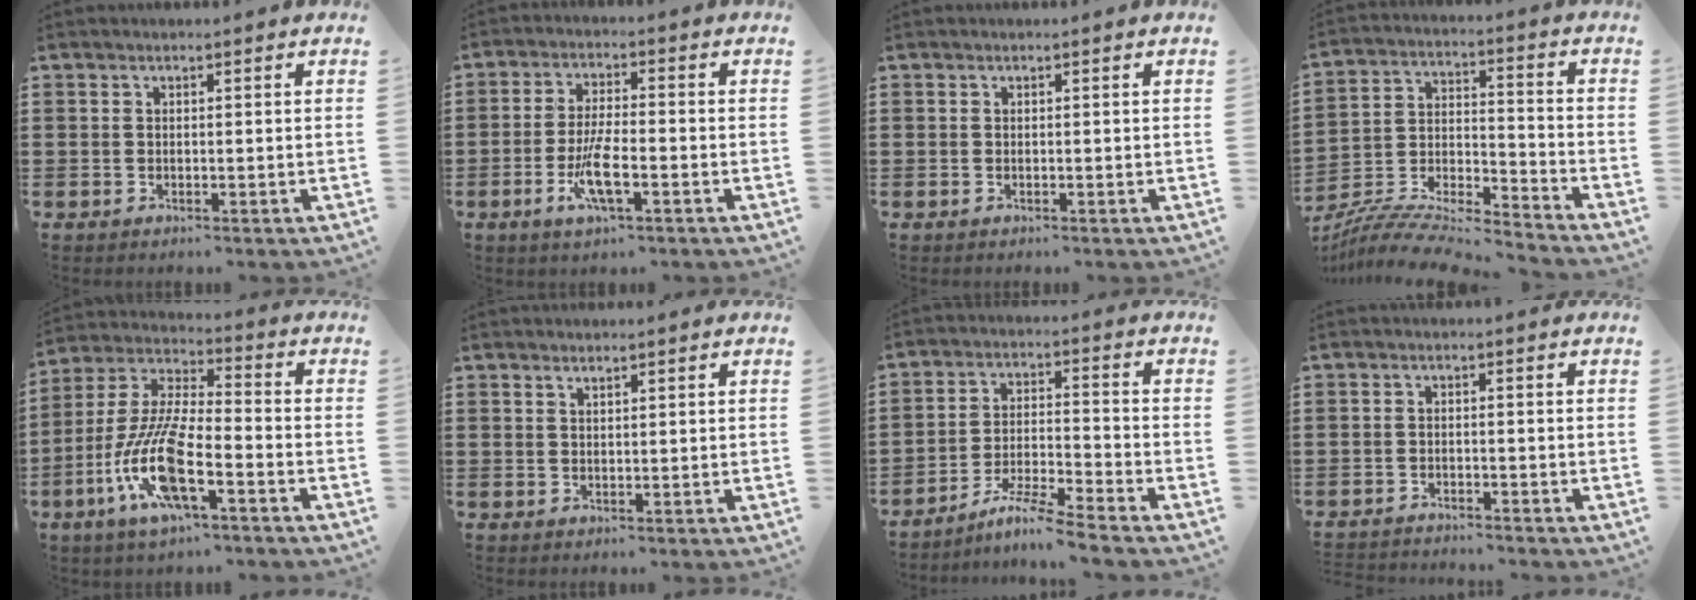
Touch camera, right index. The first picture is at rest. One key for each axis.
{"total": 6.8, "fx": -2.6, "fy": 1.5, "fz": 6.1, "tx": -0.132, "ty": -0.016, "tz": -0.050}
{"total": 0.0}
{"total": 8.8, "fx": -8.3, "fy": 1.0, "fz": 2.6, "tx": -0.057, "ty": -0.002, "tz": -0.170}
{"total": 12.6, "fx": -5.6, "fy": 3.2, "fz": 10.9, "tx": -0.254, "ty": -0.015, "tz": -0.115}
{"total": 1.0, "fx": 0.9, "fy": 0.2, "fz": 0.3, "tx": -0.006, "ty": 0.000, "tz": 0.018}
{"total": 6.5, "fx": -5.7, "fy": -0.7, "fz": 3.0, "tx": -0.064, "ty": -0.013, "tz": -0.111}
{"total": 1.7, "fx": -1.7, "fy": -0.1, "fz": -0.1, "tx": -0.002, "ty": 0.001, "tz": -0.038}